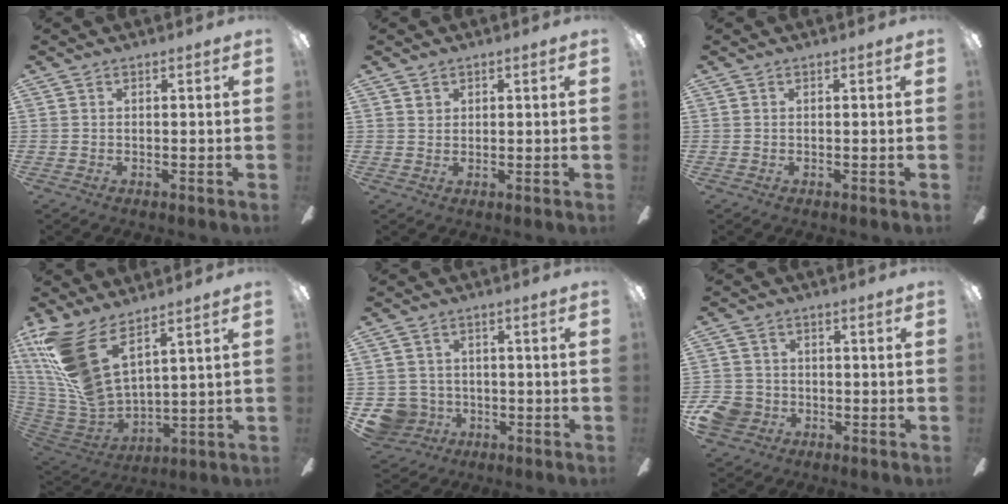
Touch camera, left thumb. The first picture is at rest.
{"total": 1.4, "force": [0.9, 1.0, 0.3], "torque": [0.002, -0.001, 0.016]}
{"total": 0.0}
{"total": 19.0, "force": [10.3, 7.6, 14.1], "torque": [-0.322, -0.066, 0.179]}
{"total": 6.7, "force": [-1.5, 6.4, 1.0], "torque": [-0.049, 0.006, -0.025]}
{"total": 7.8, "force": [-2.6, 6.8, 2.8], "torque": [-0.073, 0.025, -0.048]}